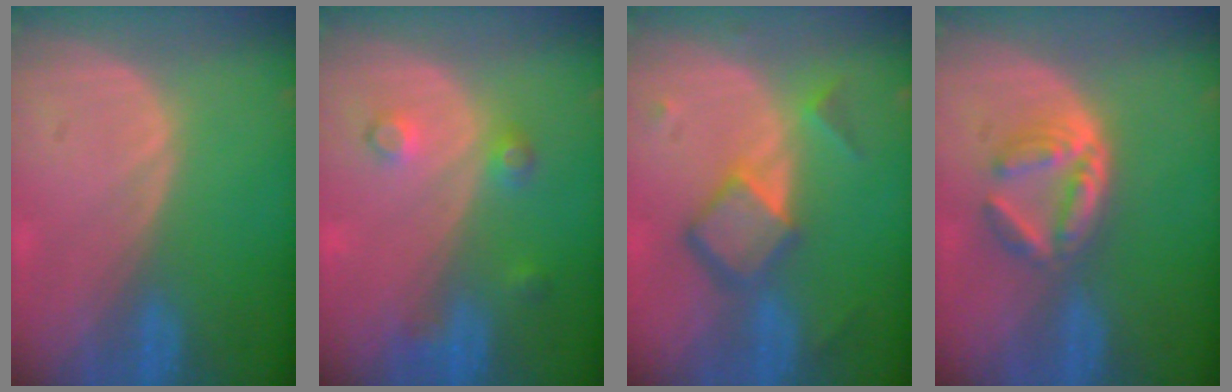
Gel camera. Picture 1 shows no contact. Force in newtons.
{"total": 3.7, "press": 3.4, "slide": 1.5}
{"total": 6.8, "press": 5.9, "slide": 3.4}
{"total": 6.3, "press": 5.4, "slide": 3.1}